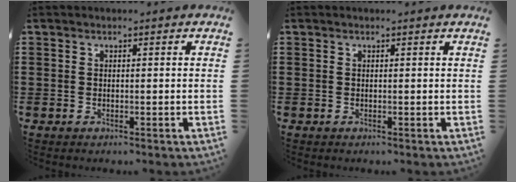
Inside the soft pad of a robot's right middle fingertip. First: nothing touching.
{"total": 0.0}